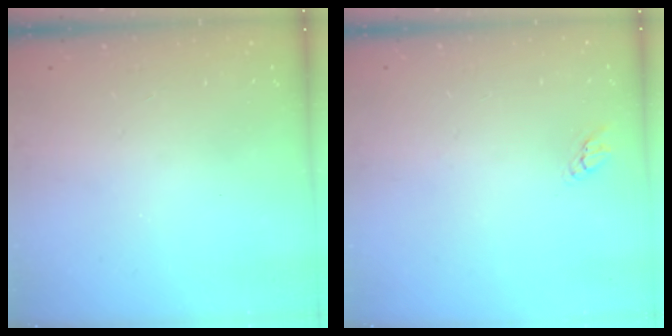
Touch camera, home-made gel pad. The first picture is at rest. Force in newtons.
{"total": 2.7, "press": 2.7, "slide": 0.1}